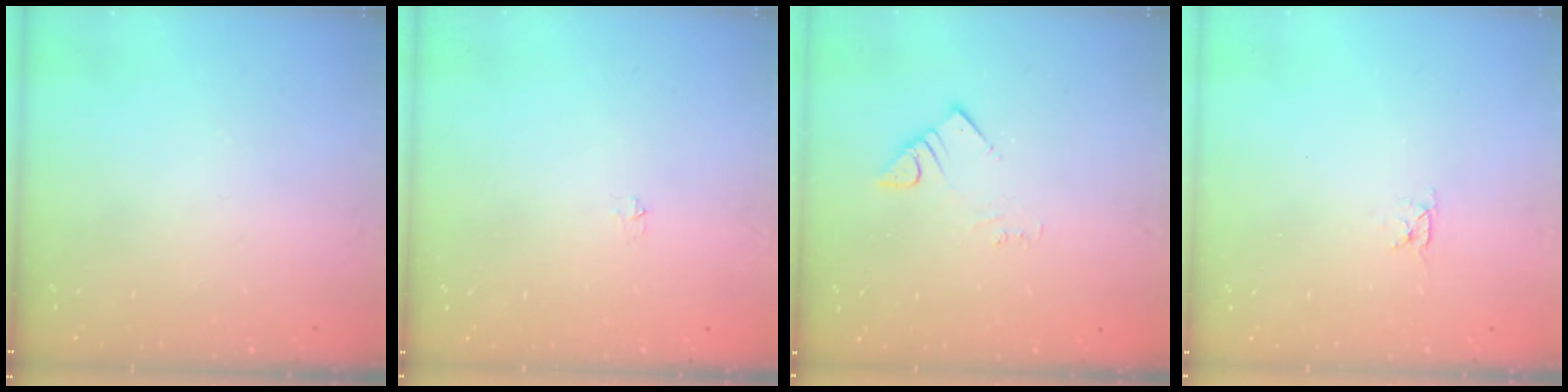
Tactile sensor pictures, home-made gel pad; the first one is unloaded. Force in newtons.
{"total": 3.1, "press": 3.0, "slide": 0.4}
{"total": 2.8, "press": 2.8, "slide": 0.2}
{"total": 2.8, "press": 2.8, "slide": 0.3}